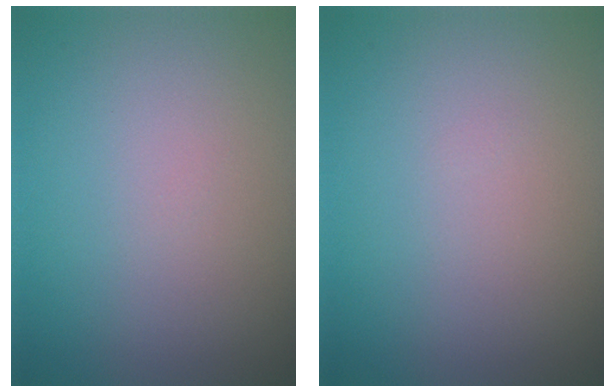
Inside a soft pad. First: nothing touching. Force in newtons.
{"total": 0.0}